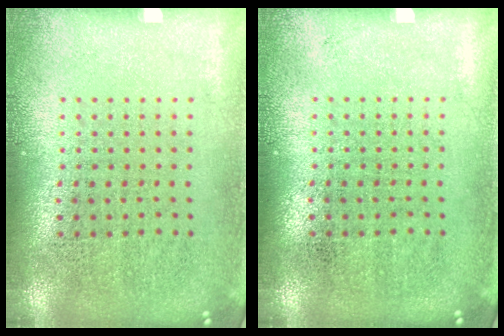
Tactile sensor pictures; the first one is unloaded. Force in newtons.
{"total": 0.0}